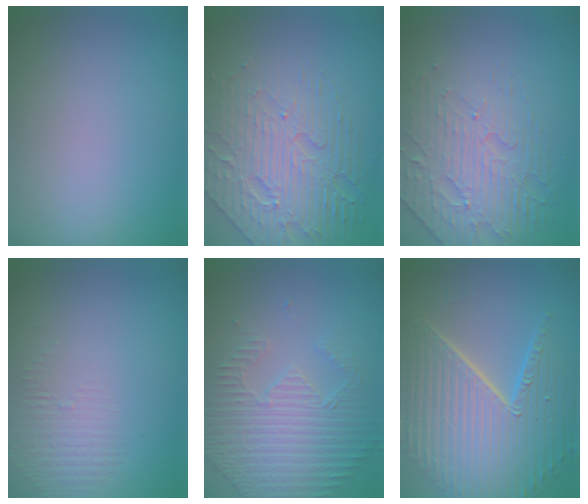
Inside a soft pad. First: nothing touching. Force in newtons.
{"total": 8.4, "press": 5.6, "slide": 6.2}
{"total": 4.6, "press": 4.2, "slide": 1.9}
{"total": 1.4, "press": 0.1, "slide": 1.4}
{"total": 4.6, "press": 3.5, "slide": 3.0}
{"total": 10.9, "press": 7.1, "slide": 8.3}